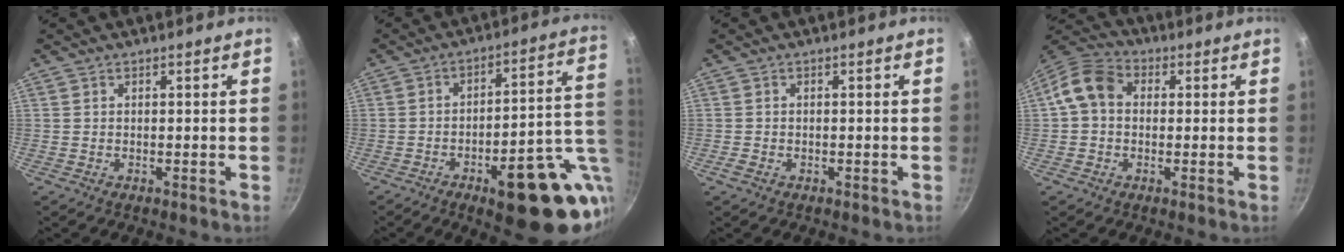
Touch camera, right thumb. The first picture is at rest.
{"total": 21.3, "force": [-6.8, 7.6, 18.7], "torque": [-0.193, 0.022, -0.085]}
{"total": 1.4, "force": [-0.8, 0.9, 0.8], "torque": [-0.018, 0.004, -0.017]}
{"total": 7.9, "force": [0.6, 6.4, 4.7], "torque": [-0.072, 0.022, -0.010]}